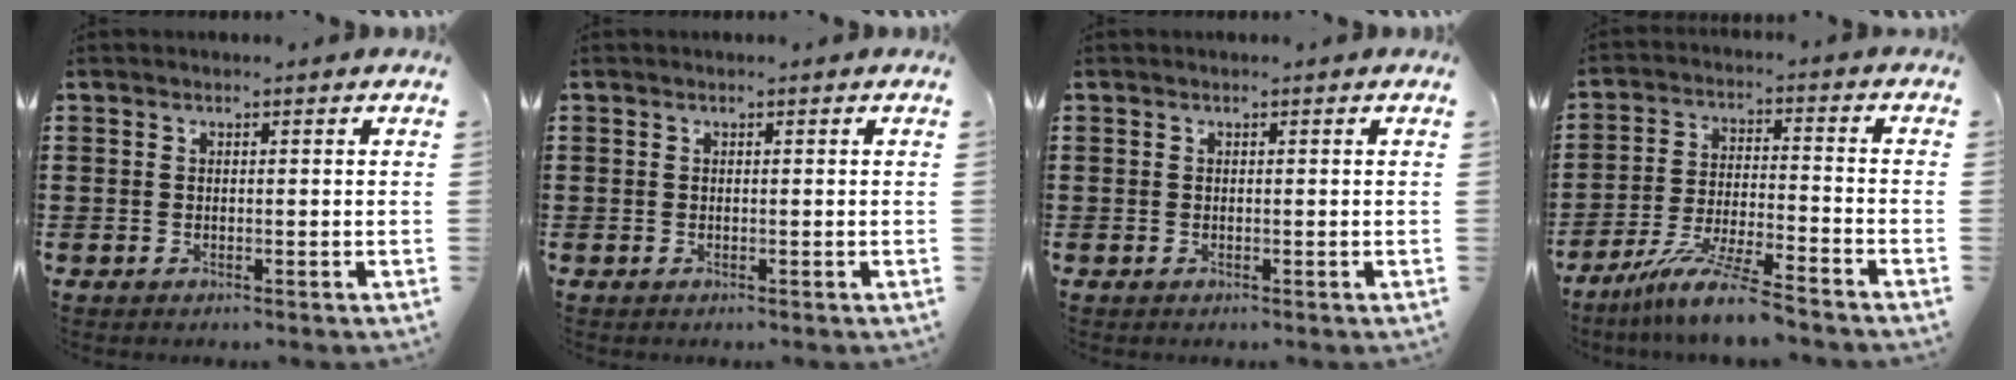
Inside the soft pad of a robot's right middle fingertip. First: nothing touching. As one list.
[{"total": 0.0}, {"total": 0.0}, {"total": 9.2, "force": [-8.0, -0.4, 4.6], "torque": [-0.098, -0.009, -0.157]}]